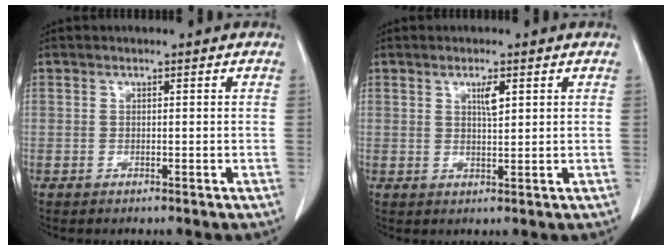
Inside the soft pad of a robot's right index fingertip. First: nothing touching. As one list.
[{"total": 2.5, "force": [1.1, 0.4, 2.2], "torque": [-0.038, -0.002, 0.020]}]